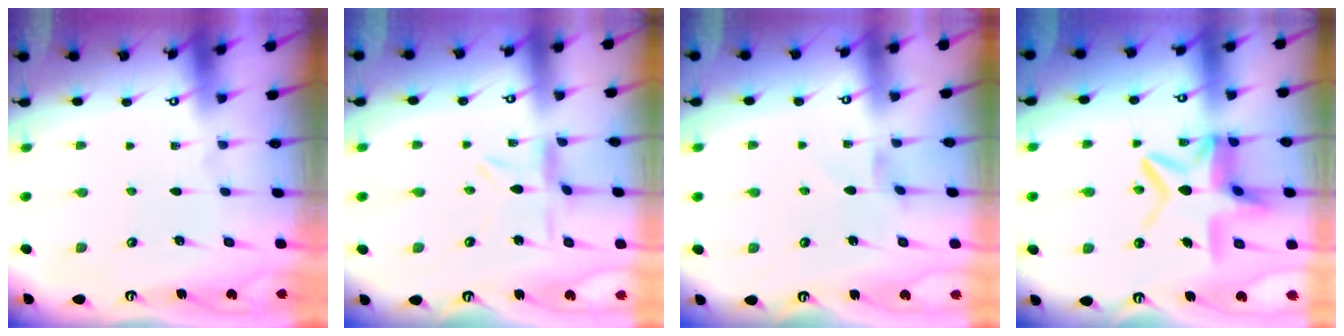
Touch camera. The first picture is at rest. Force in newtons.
{"total": 2.0, "press": 2.0, "slide": 0.3}
{"total": 1.0, "press": 1.0, "slide": 0.2}
{"total": 12.0, "press": 12.0, "slide": 1.4}